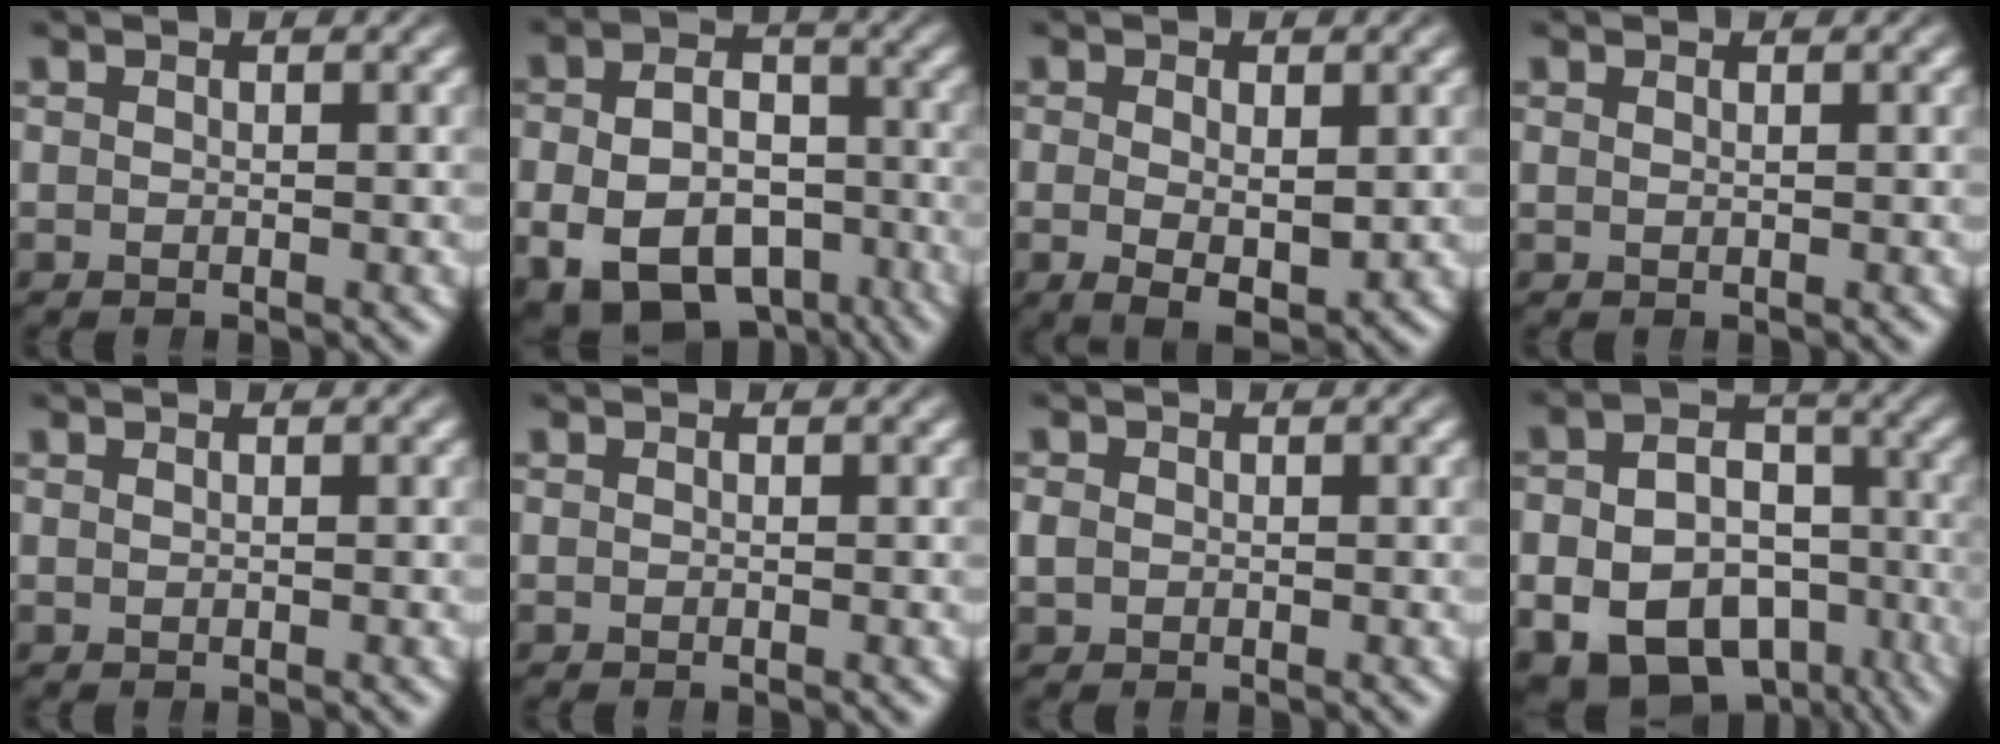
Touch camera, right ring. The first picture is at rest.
{"total": 12.1, "force": [-5.7, 8.8, 6.1], "torque": [-0.101, -0.047, -0.080]}
{"total": 4.5, "force": [-1.7, 2.1, 3.6], "torque": [-0.058, -0.032, -0.009]}
{"total": 0.9, "force": [0.5, -0.7, 0.1], "torque": [0.007, -0.002, 0.012]}
{"total": 0.7, "force": [0.3, -0.7, 0.0], "torque": [0.006, -0.004, 0.009]}
{"total": 0.0}
{"total": 0.9, "force": [0.0, 0.9, 0.4], "torque": [-0.011, -0.007, 0.007]}
{"total": 16.1, "force": [-6.0, 12.5, 8.0], "torque": [-0.149, -0.065, -0.086]}